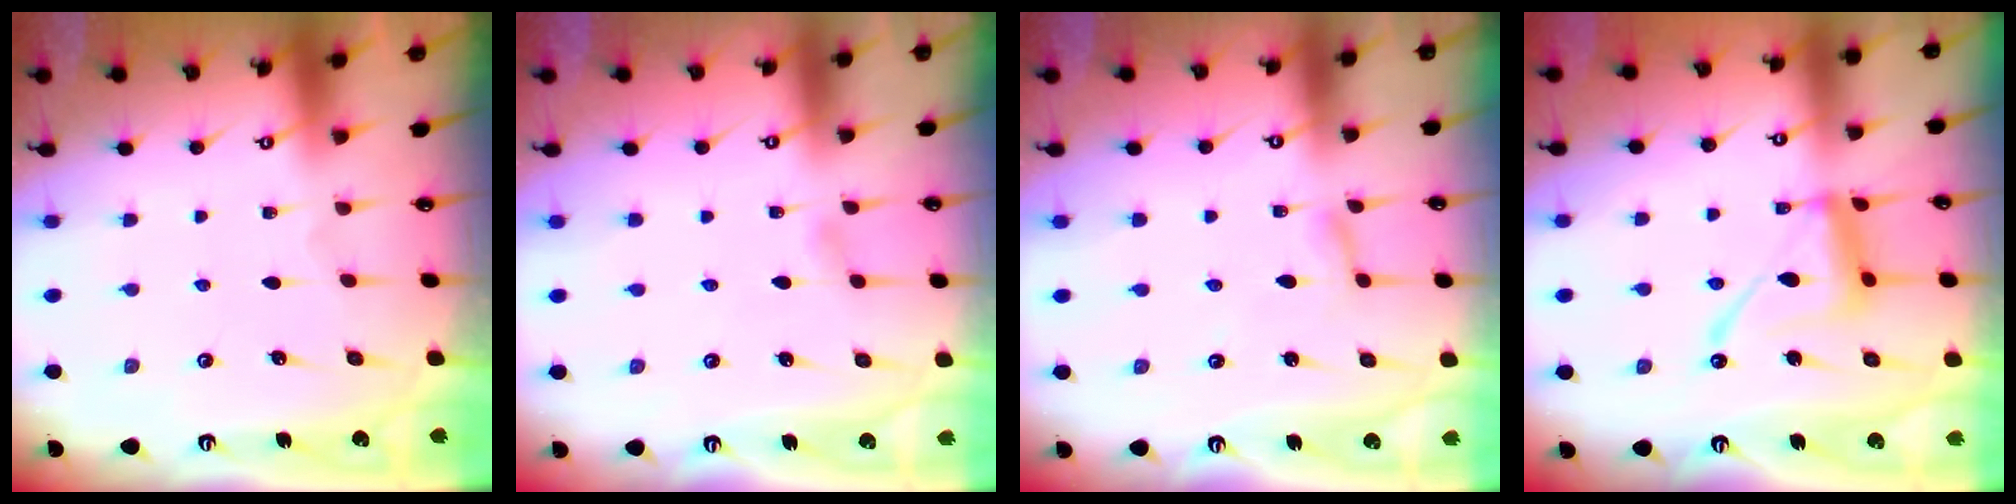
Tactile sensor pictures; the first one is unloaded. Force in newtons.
{"total": 2.0, "press": 2.0, "slide": 0.3}
{"total": 1.9, "press": 1.9, "slide": 0.1}
{"total": 13.6, "press": 13.5, "slide": 1.2}